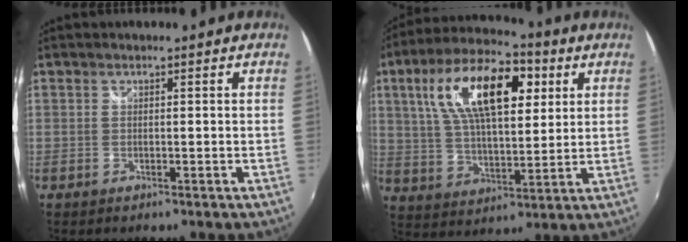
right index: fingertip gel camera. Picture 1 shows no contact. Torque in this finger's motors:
{"motor_torque": [1.29, 0.85, 0.83, 0.21]}